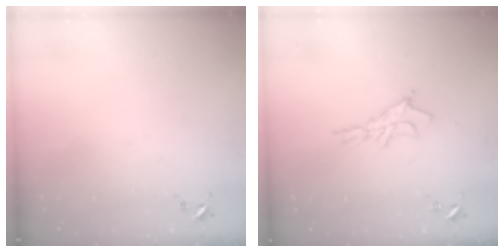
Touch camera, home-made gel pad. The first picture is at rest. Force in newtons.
{"total": 10.2, "press": 10.1, "slide": 0.9}